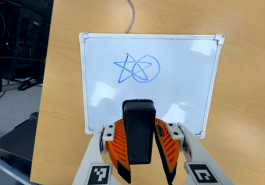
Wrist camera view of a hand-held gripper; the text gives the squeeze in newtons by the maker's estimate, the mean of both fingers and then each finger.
{"total": 8.7, "left": 7.4, "right": 10.0}